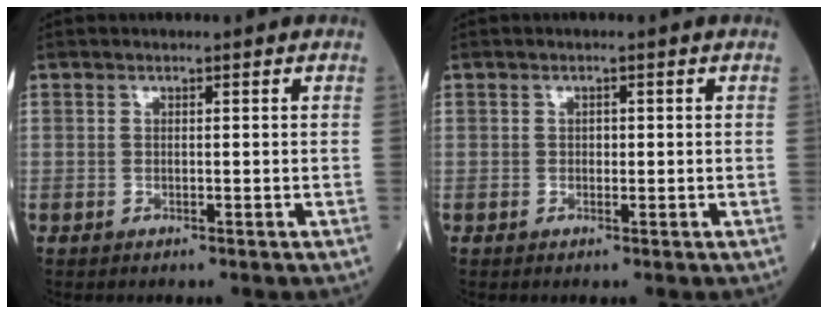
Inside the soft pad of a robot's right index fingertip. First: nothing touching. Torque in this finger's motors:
{"motor_torque": [0.24, 0.04, 0.06, 0.02]}